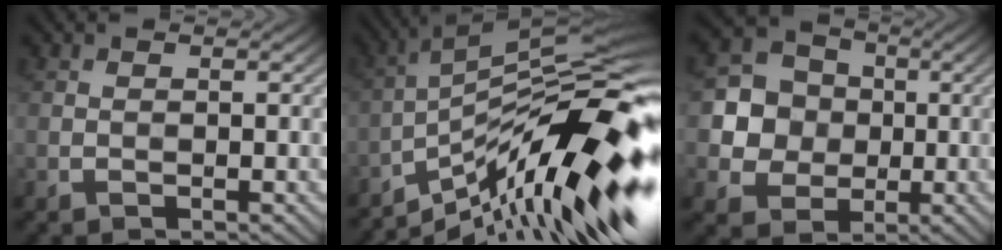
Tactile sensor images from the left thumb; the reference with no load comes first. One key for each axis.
{"total": 17.1, "fx": -8.2, "fy": 3.8, "fz": 14.5, "tx": -0.232, "ty": 0.018, "tz": -0.162}
{"total": 8.0, "fx": 0.1, "fy": 7.4, "fz": 3.2, "tx": -0.073, "ty": 0.004, "tz": -0.015}